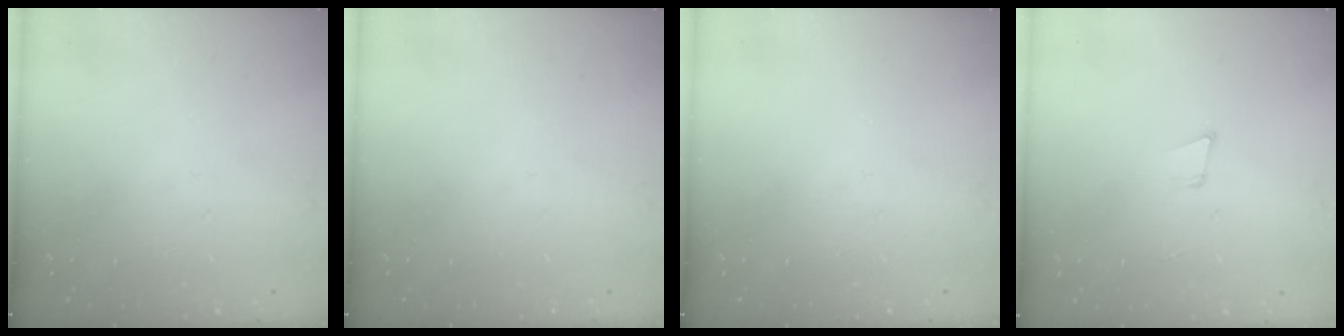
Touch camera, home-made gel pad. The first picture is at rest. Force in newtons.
{"total": 0.0}
{"total": 0.0}
{"total": 4.2, "press": 3.2, "slide": 2.7}